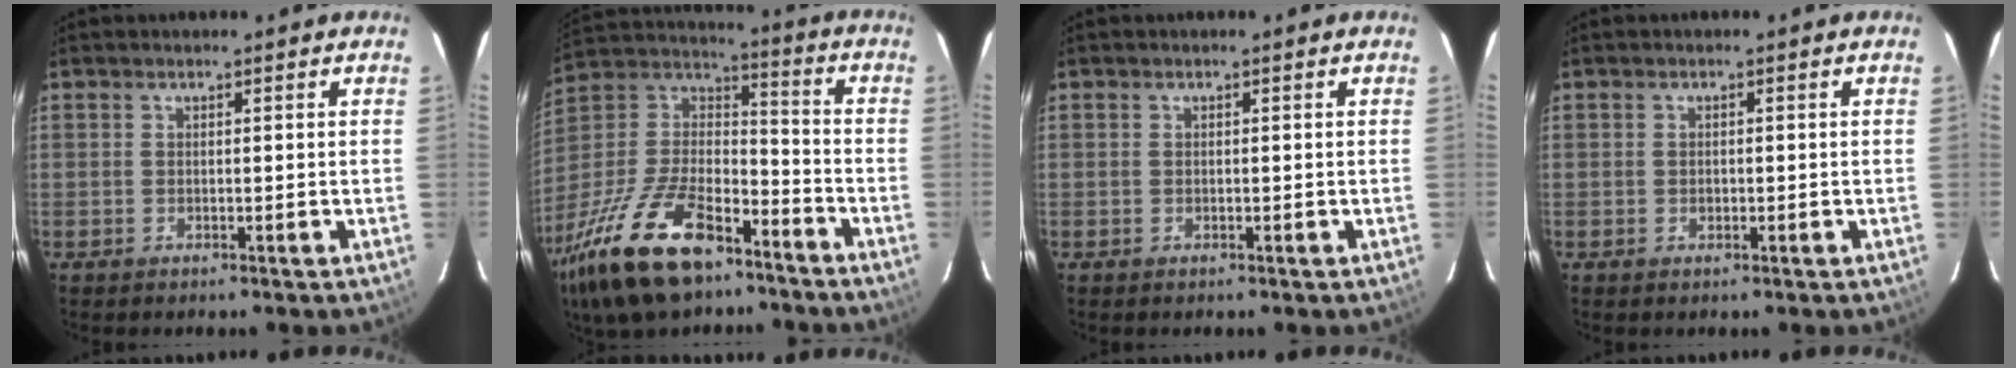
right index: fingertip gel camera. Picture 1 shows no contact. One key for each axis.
{"total": 26.1, "fx": -16.7, "fy": 11.7, "fz": 16.3, "tx": -0.343, "ty": -0.018, "tz": -0.285}
{"total": 0.0}
{"total": 1.0, "fx": -0.2, "fy": 0.9, "fz": 0.3, "tx": -0.002, "ty": 0.000, "tz": -0.002}